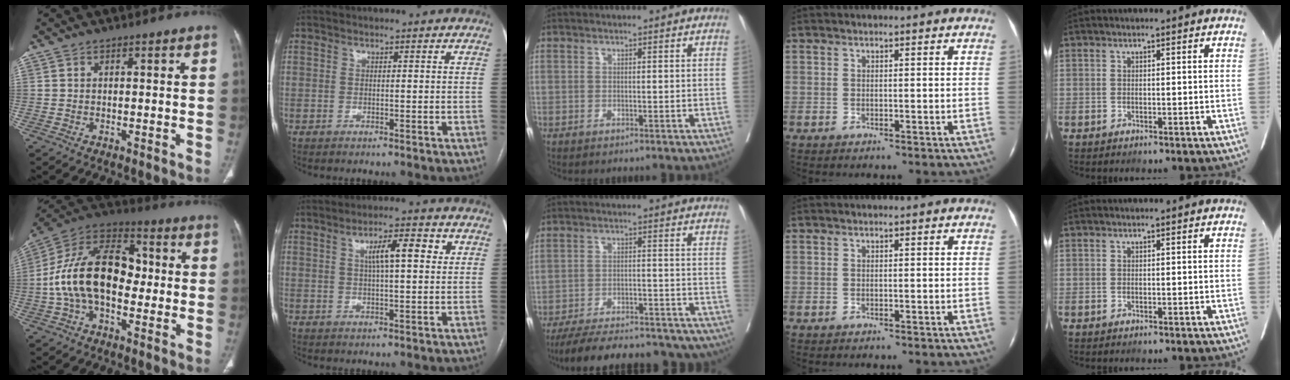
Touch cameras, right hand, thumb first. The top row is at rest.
{"thumb": {"total": 18.4, "force": [-1.3, 11.4, 14.4], "torque": [-0.248, 0.046, -0.030]}, "index": {"total": 6.6, "force": [1.9, 1.4, 6.1], "torque": [-0.104, 0.016, 0.032]}, "middle": {"total": 24.2, "force": [-21.8, 5.5, 9.2], "torque": [-0.130, -0.012, -0.289]}}